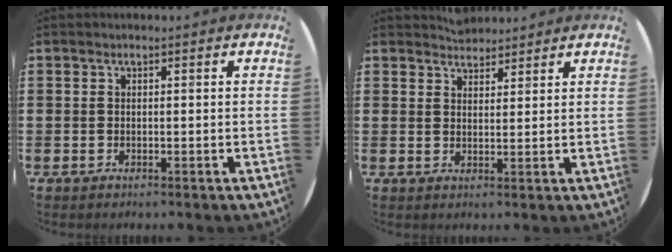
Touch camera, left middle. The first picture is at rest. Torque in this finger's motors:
{"motor_torque": [0.42, -0.35, 0.03, 0.02]}